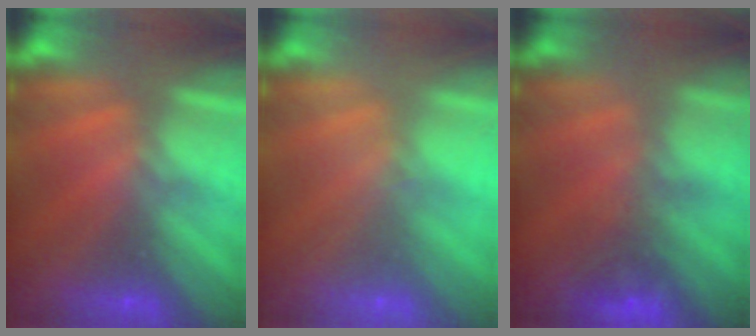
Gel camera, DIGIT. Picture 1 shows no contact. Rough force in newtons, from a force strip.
{"total": 1.9}
{"total": 4.7}